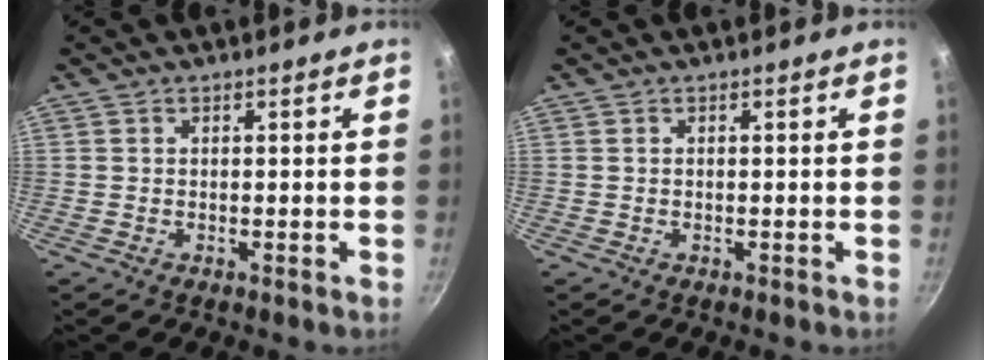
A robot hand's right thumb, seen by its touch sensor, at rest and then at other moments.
{"total": 0.0}